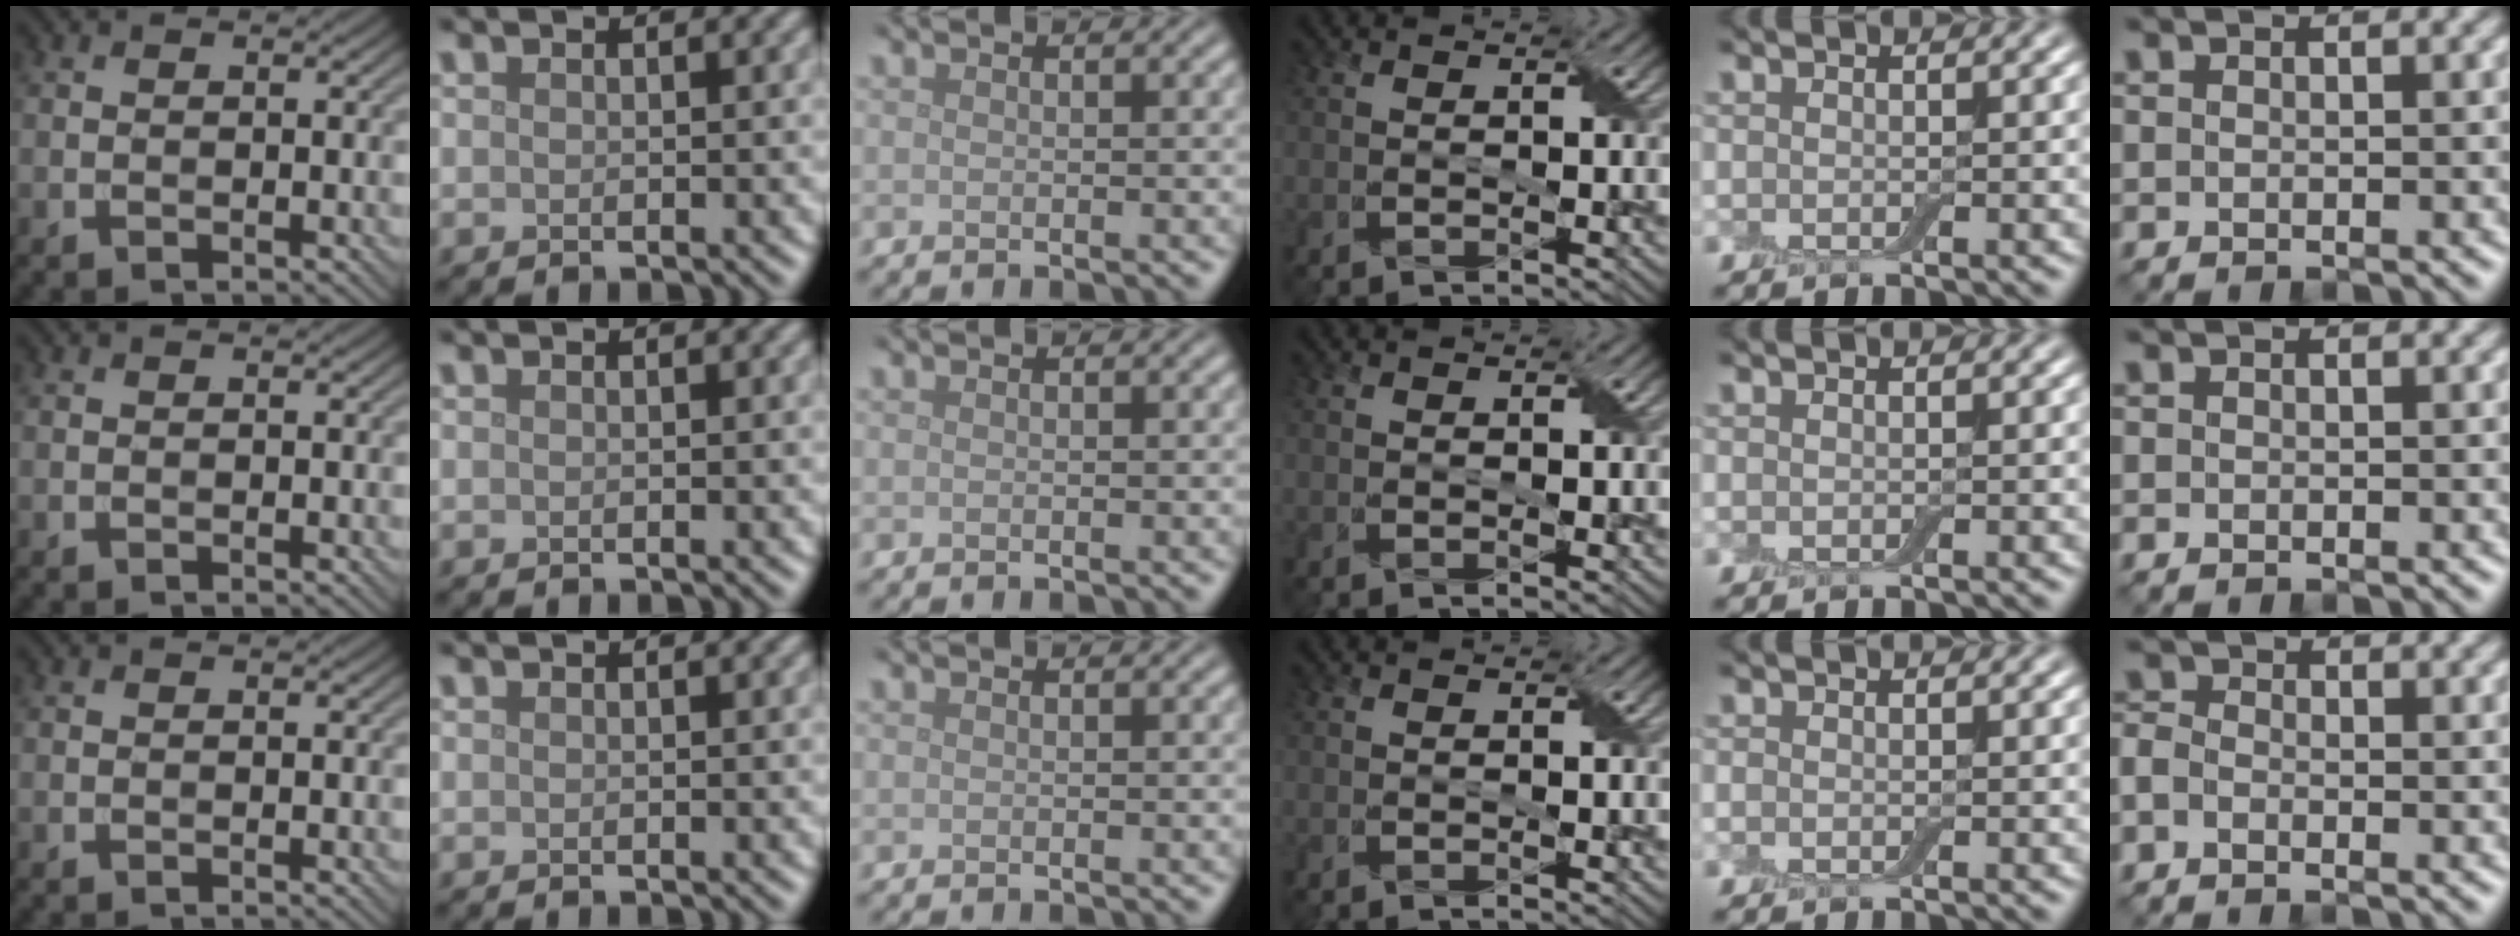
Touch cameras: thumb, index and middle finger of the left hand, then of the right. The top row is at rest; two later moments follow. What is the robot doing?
{"motion": "fold", "object": "cloth"}